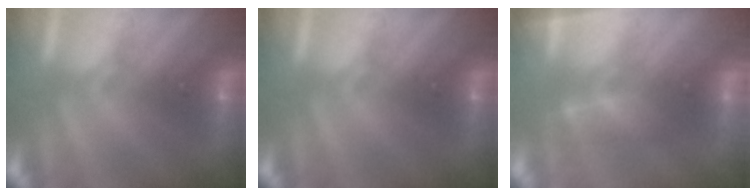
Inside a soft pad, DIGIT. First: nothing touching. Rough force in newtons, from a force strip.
{"total": 0.0}
{"total": 3.8}